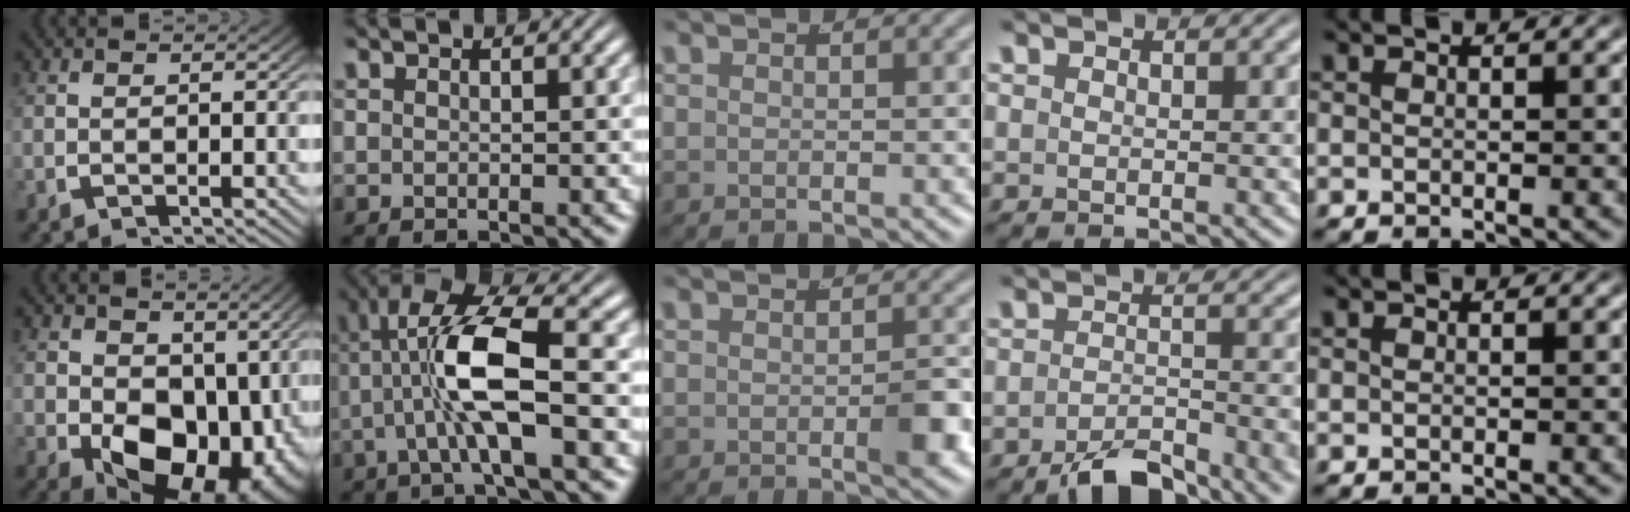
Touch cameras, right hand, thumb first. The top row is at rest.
{"thumb": {"total": 12.2, "force": [-1.2, 8.4, 8.8], "torque": [-0.148, -0.065, 0.011]}, "index": {"total": 6.9, "force": [0.8, 2.6, 6.4], "torque": [-0.130, -0.004, 0.012]}, "middle": {"total": 2.3, "force": [-0.7, 0.8, 2.0], "torque": [-0.030, -0.005, -0.014]}, "ring": {"total": 4.1, "force": [-3.5, 0.6, 2.0], "torque": [-0.029, -0.006, -0.059]}}